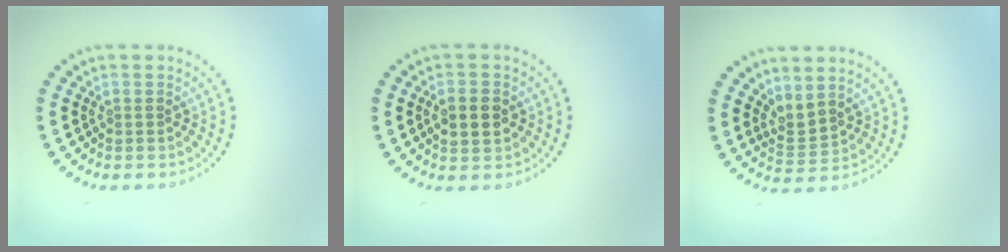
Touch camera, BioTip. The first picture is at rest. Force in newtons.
{"total": 2.4, "press": 2.4, "slide": 0.2}
{"total": 2.2, "press": 1.5, "slide": 1.6}